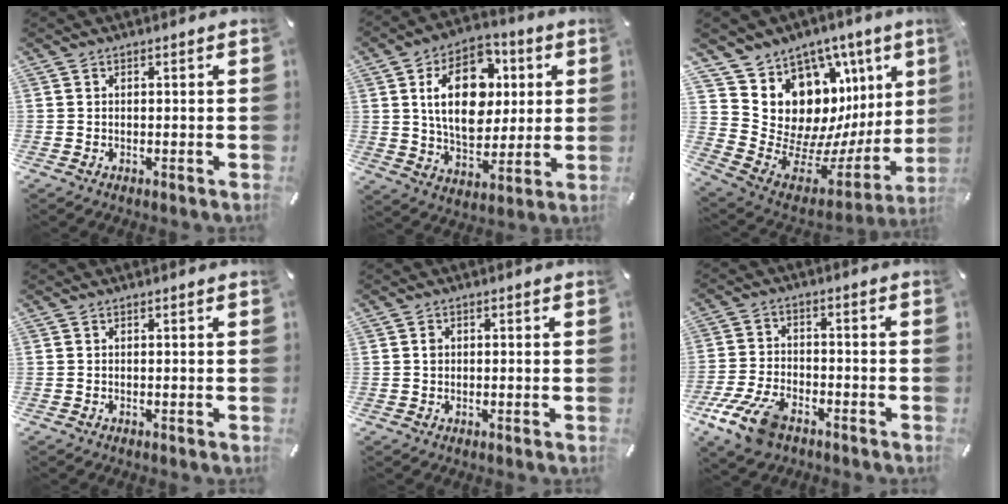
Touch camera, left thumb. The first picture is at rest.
{"total": 18.4, "force": [4.1, 12.5, 12.9], "torque": [-0.226, 0.009, 0.072]}
{"total": 16.3, "force": [6.3, 13.2, 7.1], "torque": [-0.064, -0.112, 0.156]}
{"total": 0.0}
{"total": 1.2, "force": [0.1, 1.0, 0.5], "torque": [-0.011, 0.005, 0.000]}
{"total": 10.9, "force": [-6.3, 5.9, 6.6], "torque": [-0.141, 0.026, -0.117]}